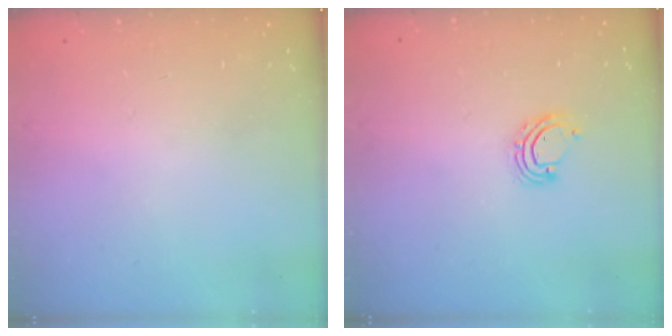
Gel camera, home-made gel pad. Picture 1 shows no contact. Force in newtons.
{"total": 5.6, "press": 5.6, "slide": 0.4}